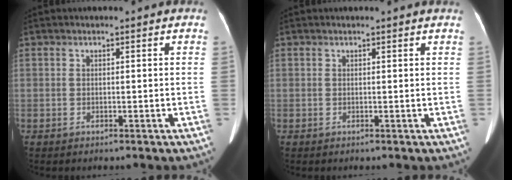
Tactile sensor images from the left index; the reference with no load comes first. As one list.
[{"total": 2.1, "force": [2.0, -0.1, 0.6], "torque": [-0.007, -0.010, 0.012]}]